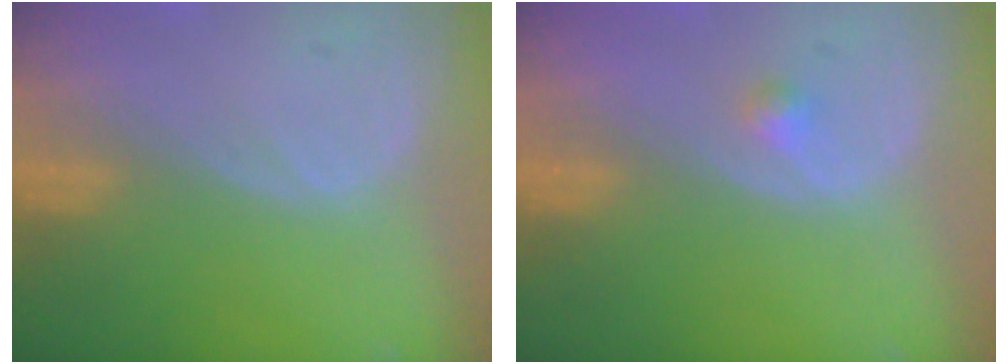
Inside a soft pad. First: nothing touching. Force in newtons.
{"total": 1.3, "press": 1.1, "slide": 0.7}